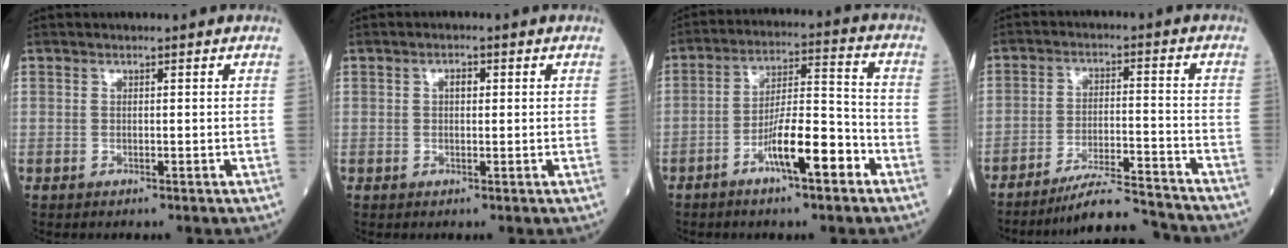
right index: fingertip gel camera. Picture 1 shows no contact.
{"total": 1.5, "force": [0.3, 0.8, 1.3], "torque": [-0.020, 0.005, 0.003]}
{"total": 9.7, "force": [-4.9, 1.7, 8.2], "torque": [-0.144, 0.009, -0.083]}
{"total": 10.8, "force": [-10.4, -0.3, 3.2], "torque": [-0.044, 0.005, -0.174]}